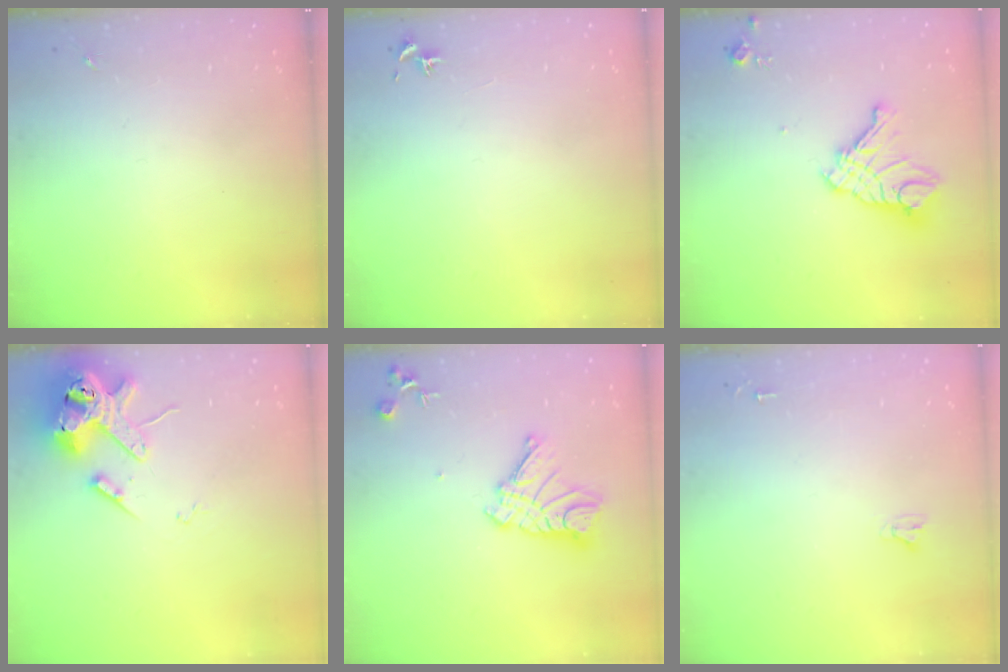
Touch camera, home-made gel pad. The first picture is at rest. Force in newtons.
{"total": 0.8, "press": 0.7, "slide": 0.3}
{"total": 14.3, "press": 14.2, "slide": 1.6}
{"total": 15.0, "press": 14.9, "slide": 2.1}
{"total": 13.7, "press": 13.6, "slide": 1.2}
{"total": 2.0, "press": 2.0, "slide": 0.2}